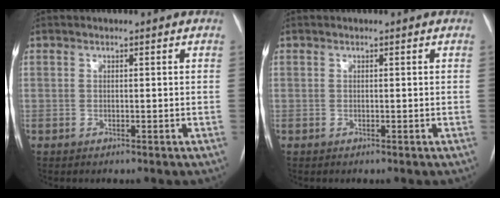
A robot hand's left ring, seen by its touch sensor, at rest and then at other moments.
{"total": 0.0}